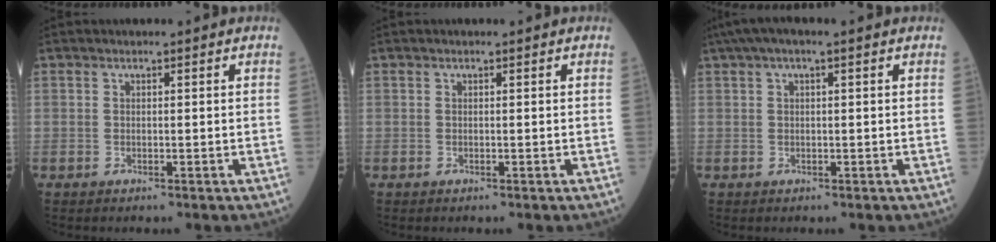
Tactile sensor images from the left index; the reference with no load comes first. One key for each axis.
{"total": 0.0}
{"total": 4.6, "fx": 2.5, "fy": 0.8, "fz": 3.8, "tx": -0.074, "ty": 0.034, "tz": 0.042}